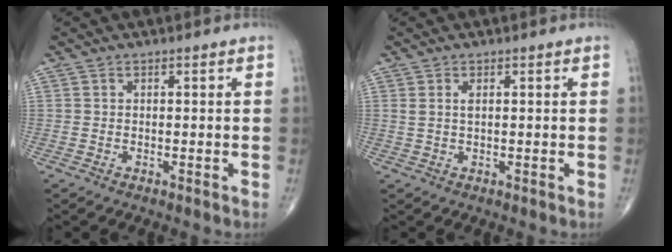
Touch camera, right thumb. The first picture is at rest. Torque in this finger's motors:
{"motor_torque": [2.17, 2.84, -0.12, -0.28, 0.09]}